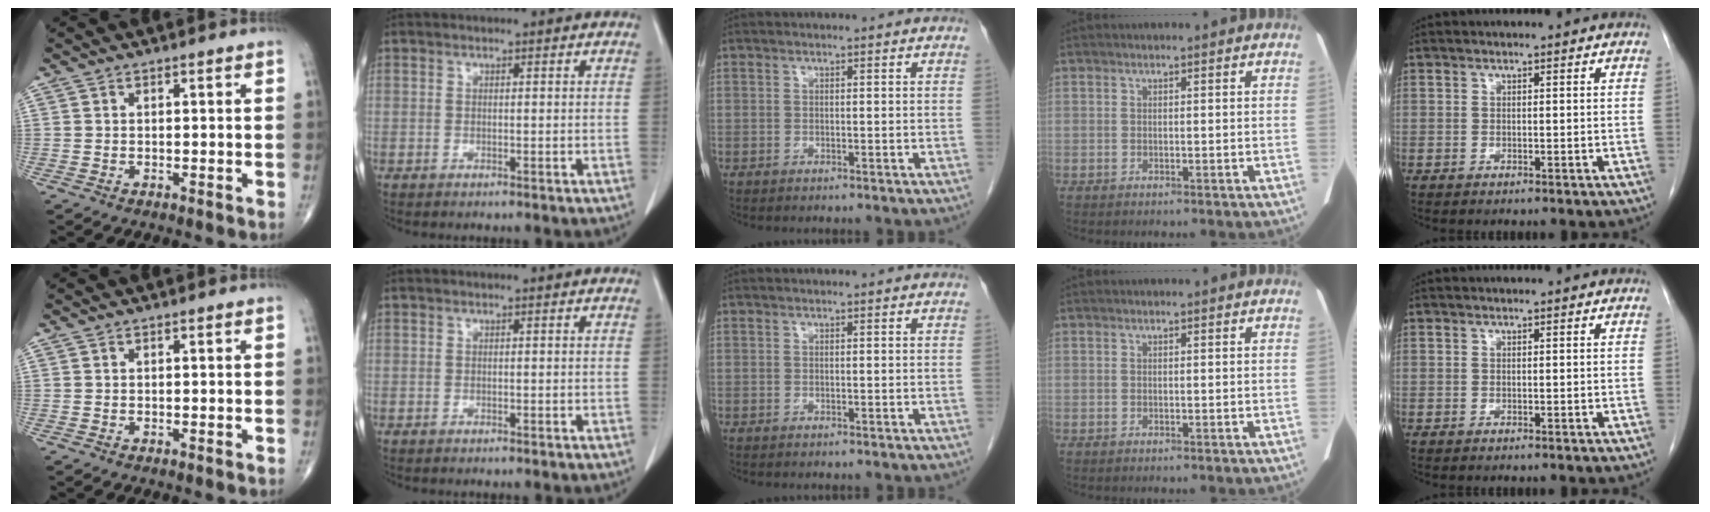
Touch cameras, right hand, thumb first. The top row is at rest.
{}